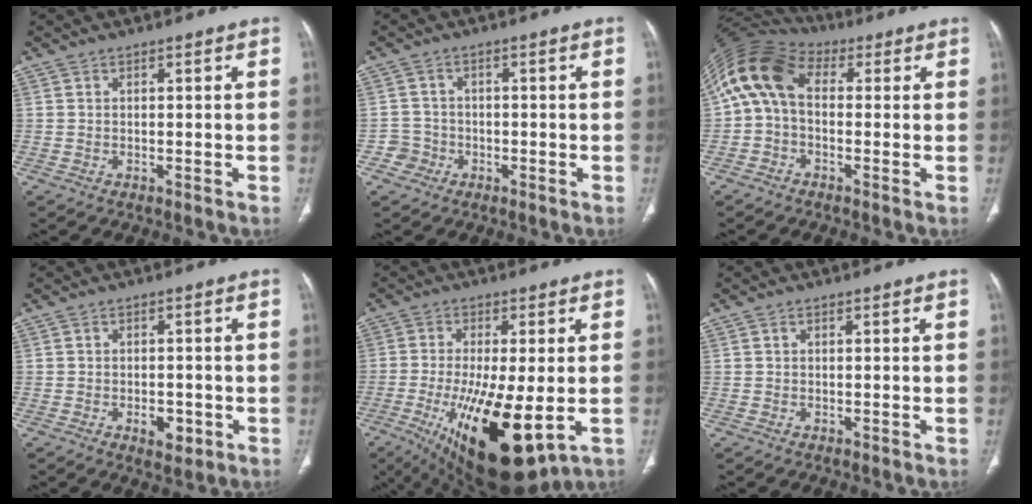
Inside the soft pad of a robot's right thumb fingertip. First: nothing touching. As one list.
[{"total": 3.0, "force": [-1.2, 2.7, -0.4], "torque": [0.022, 0.014, -0.028]}, {"total": 11.4, "force": [1.1, 7.5, 8.6], "torque": [-0.169, 0.039, 0.005]}, {"total": 4.0, "force": [-1.5, 2.4, 2.9], "torque": [-0.030, 0.002, -0.014]}, {"total": 19.7, "force": [-5.1, 7.0, 17.7], "torque": [-0.312, -0.026, -0.059]}, {"total": 0.0}]